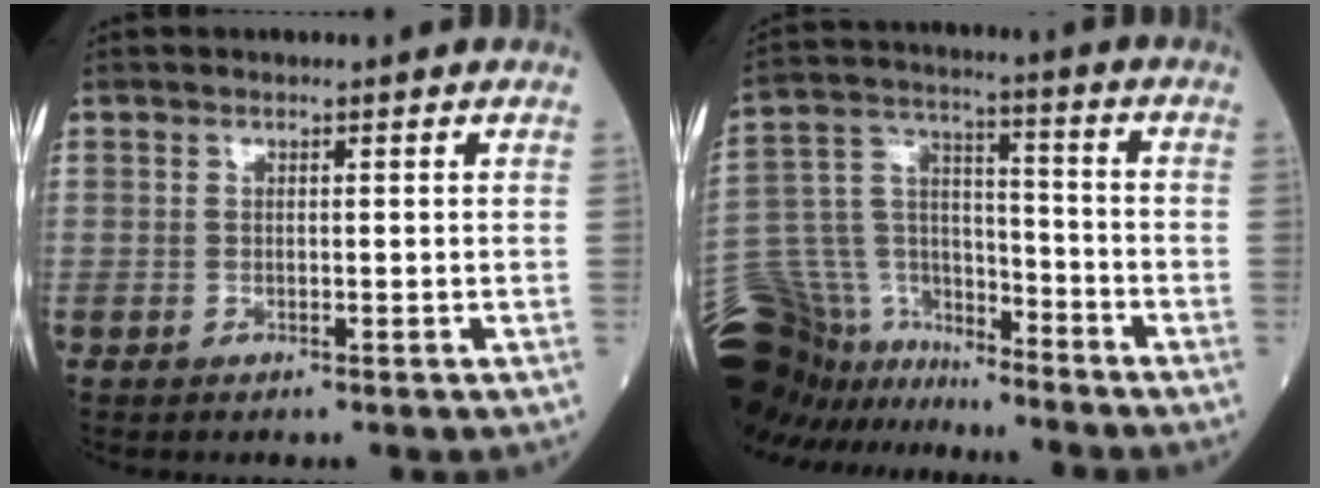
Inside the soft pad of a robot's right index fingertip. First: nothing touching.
{"total": 21.0, "force": [-18.2, 8.3, 6.4], "torque": [-0.179, 0.030, -0.315]}